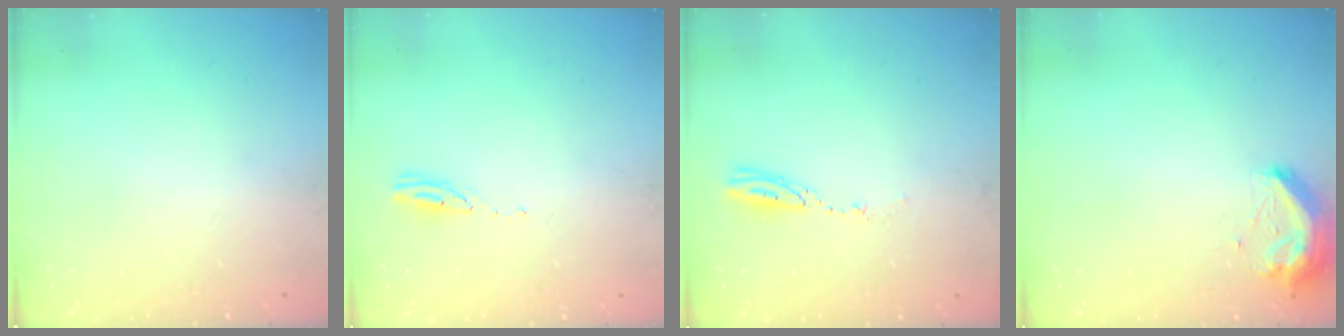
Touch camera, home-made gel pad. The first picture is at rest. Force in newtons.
{"total": 3.0, "press": 3.0, "slide": 0.1}
{"total": 3.5, "press": 3.5, "slide": 0.3}
{"total": 9.5, "press": 9.5, "slide": 0.6}